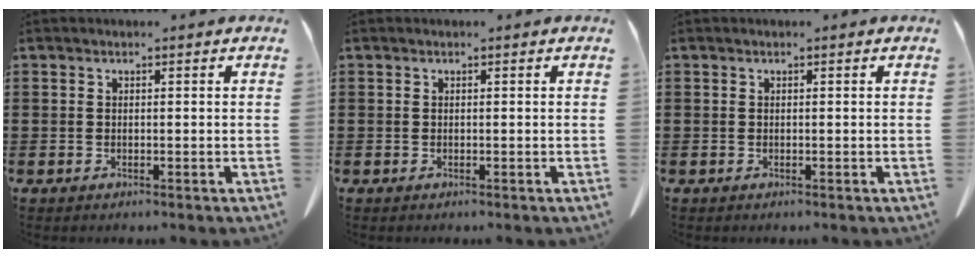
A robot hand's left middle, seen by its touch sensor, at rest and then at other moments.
{"total": 0.0}
{"total": 0.0}